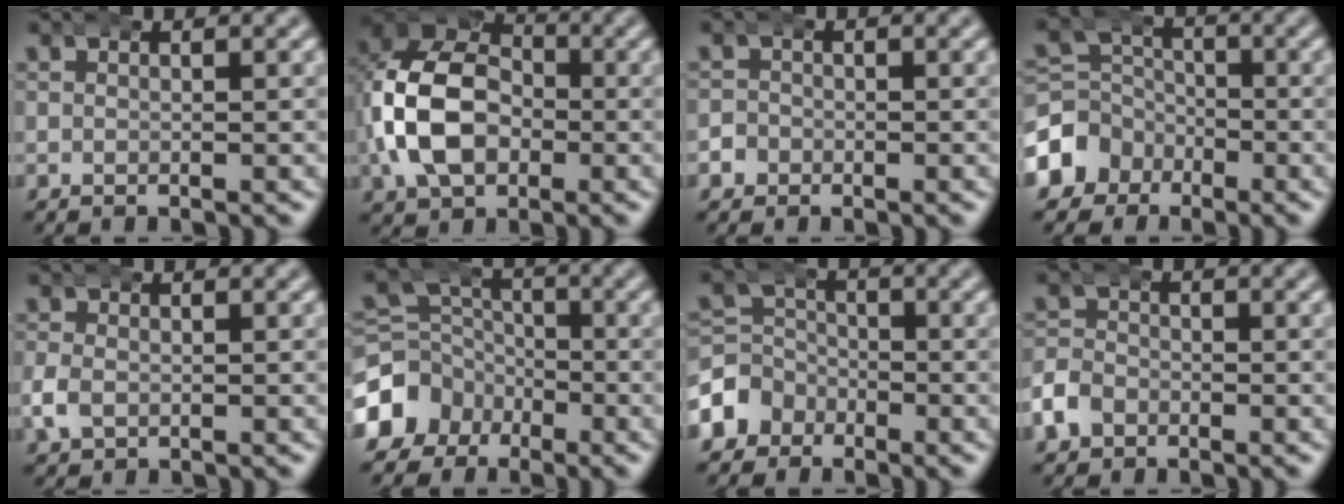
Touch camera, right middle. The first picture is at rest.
{"total": 12.3, "force": [0.5, 10.3, 6.8], "torque": [-0.138, -0.004, -0.003]}
{"total": 2.9, "force": [-1.3, 2.6, 0.1], "torque": [-0.009, -0.005, -0.032]}
{"total": 7.0, "force": [-2.7, 6.2, 1.7], "torque": [-0.042, -0.024, -0.049]}
{"total": 2.0, "force": [-0.6, 1.6, 1.0], "torque": [-0.030, 0.002, -0.012]}
{"total": 8.4, "force": [-2.8, 7.6, 2.5], "torque": [-0.055, -0.031, -0.050]}
{"total": 5.5, "force": [-2.5, 4.8, 1.2], "torque": [-0.034, -0.016, -0.045]}
{"total": 3.2, "force": [-1.8, 2.6, 0.7], "torque": [-0.017, 0.002, -0.041]}